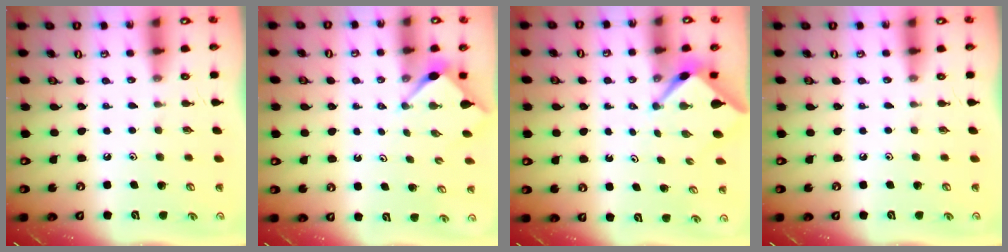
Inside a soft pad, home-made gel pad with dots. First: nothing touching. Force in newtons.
{"total": 2.8, "press": 2.8, "slide": 0.3}
{"total": 2.7, "press": 2.6, "slide": 0.2}
{"total": 0.0}